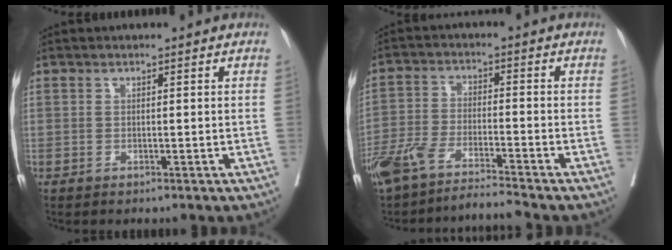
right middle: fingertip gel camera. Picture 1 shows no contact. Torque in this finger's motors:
{"motor_torque": [1.14, -1.00, 0.63, 0.21]}